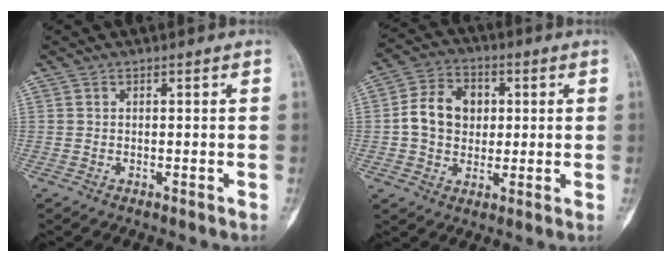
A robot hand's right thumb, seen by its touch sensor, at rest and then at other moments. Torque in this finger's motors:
{"motor_torque": [0.49, 0.98, 0.51, -0.42, 0.16]}